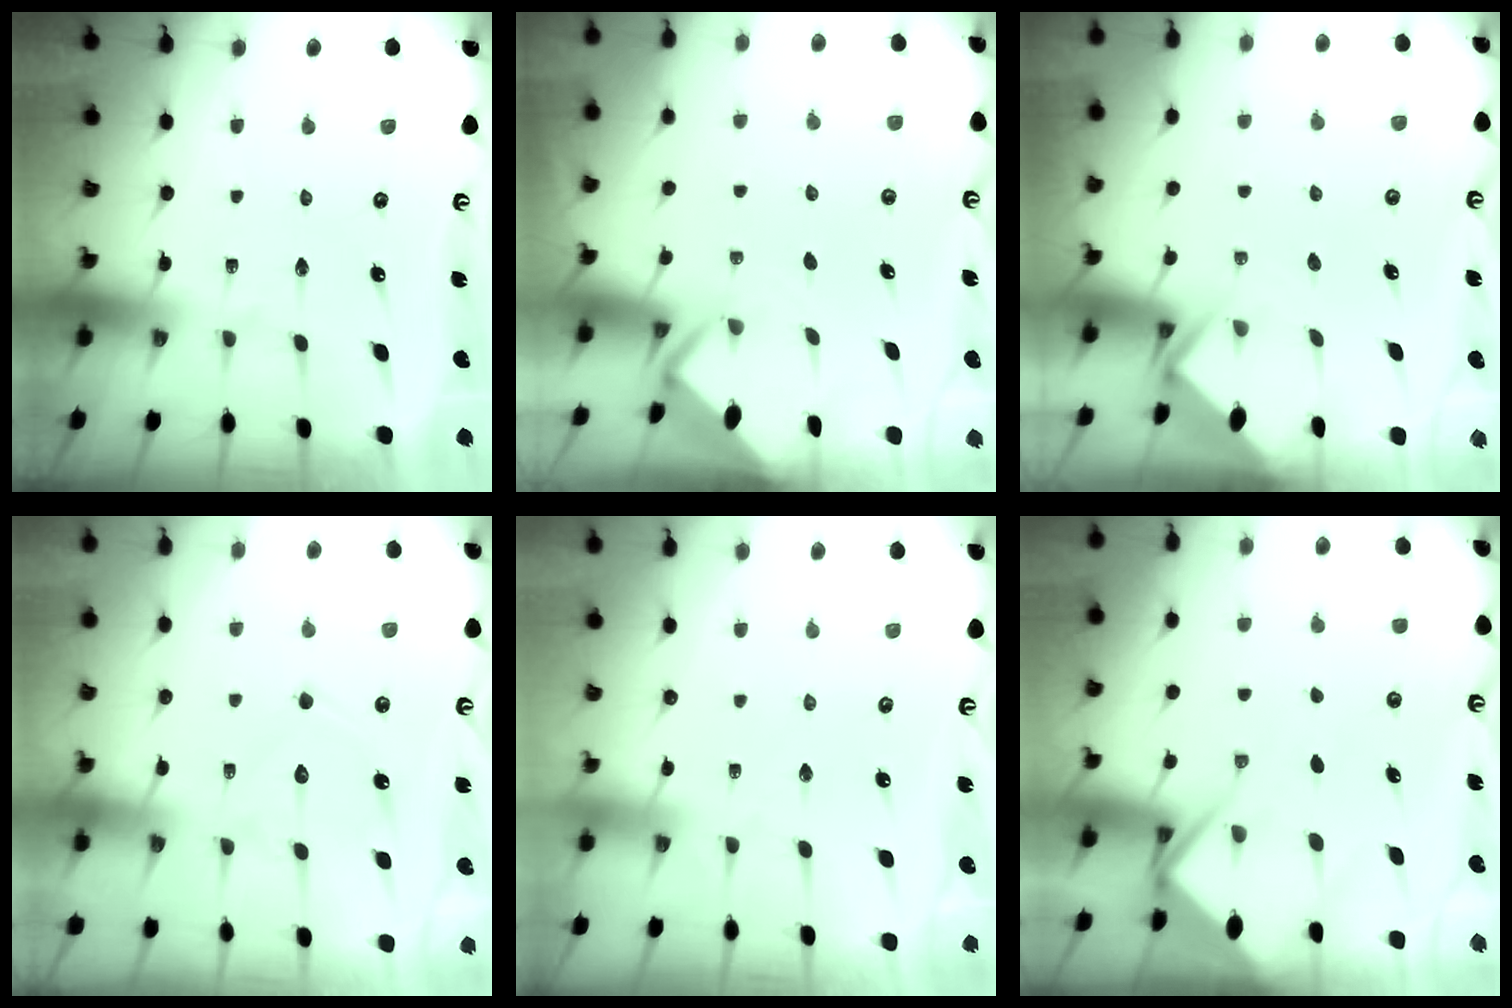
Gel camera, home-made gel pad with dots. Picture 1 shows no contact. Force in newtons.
{"total": 2.1, "press": 2.1, "slide": 0.0}
{"total": 2.7, "press": 2.7, "slide": 0.2}
{"total": 10.5, "press": 10.5, "slide": 0.8}
{"total": 2.4, "press": 2.4, "slide": 0.4}
{"total": 9.1, "press": 9.1, "slide": 1.0}